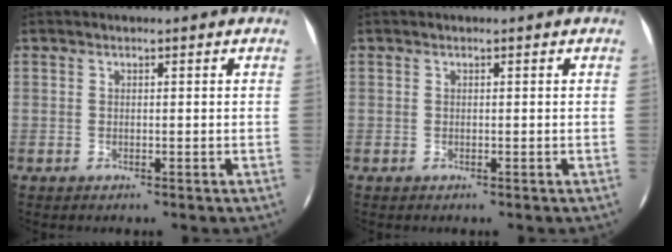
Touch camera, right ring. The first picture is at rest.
{"total": 0.0}